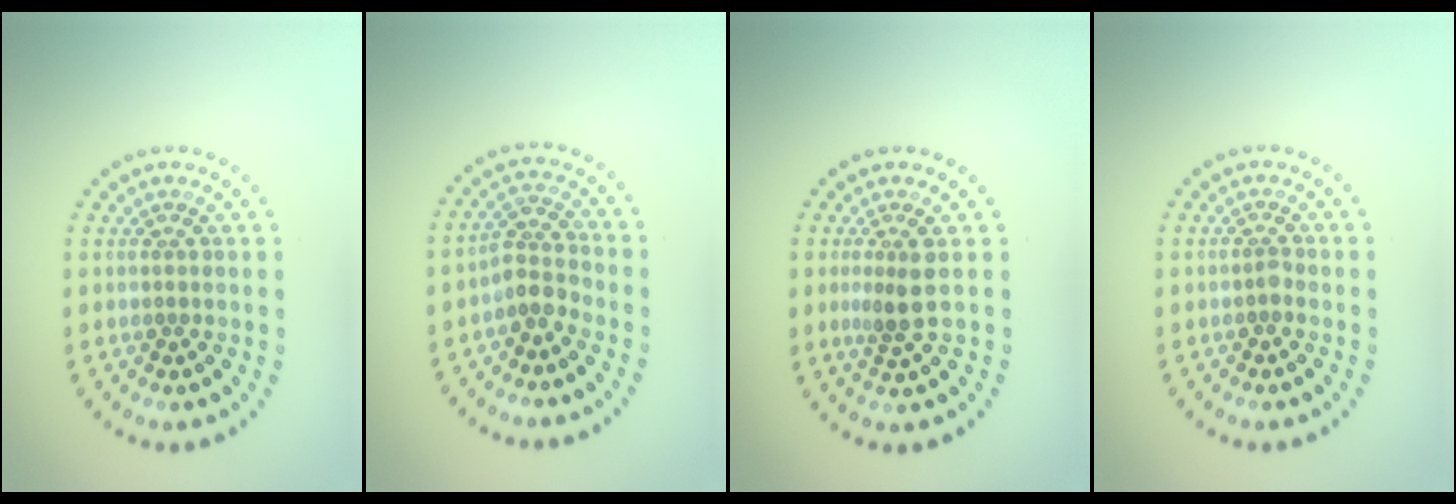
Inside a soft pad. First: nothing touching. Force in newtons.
{"total": 2.3, "press": 1.9, "slide": 1.4}
{"total": 2.2, "press": 1.7, "slide": 1.4}
{"total": 0.6, "press": 0.5, "slide": 0.3}